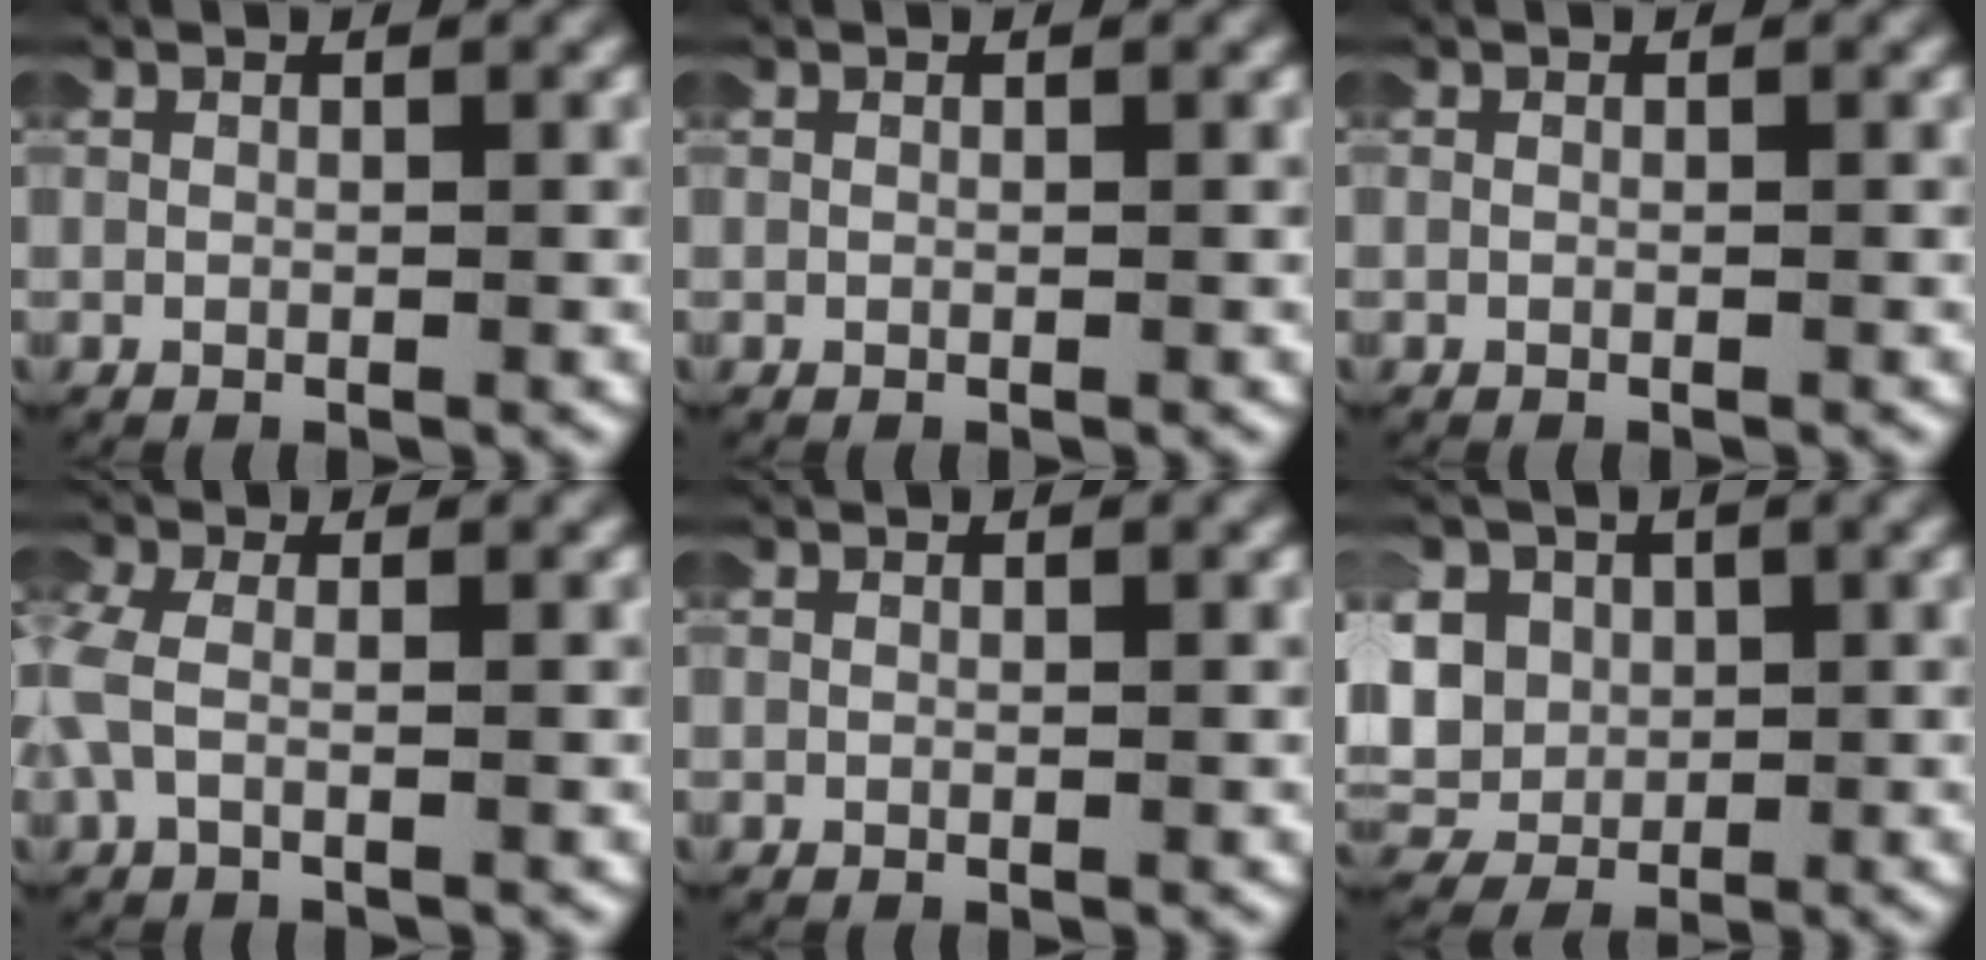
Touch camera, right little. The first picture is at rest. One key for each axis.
{"total": 0.0}
{"total": 0.0}
{"total": 2.2, "fx": 0.0, "fy": 1.4, "fz": 1.7, "tx": -0.061, "ty": -0.006, "tz": -0.001}
{"total": 0.0}
{"total": 9.1, "fx": 0.2, "fy": 8.4, "fz": 3.6, "tx": -0.123, "ty": -0.023, "tz": 0.003}